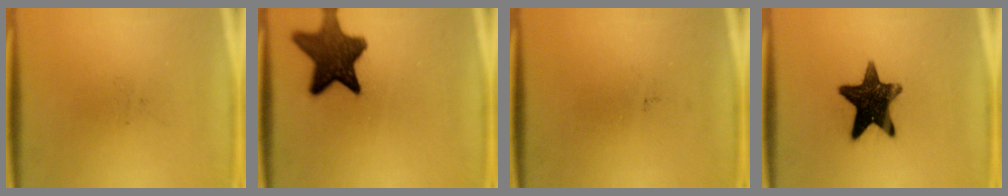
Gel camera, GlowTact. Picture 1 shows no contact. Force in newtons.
{"total": 12.4}
{"total": 0.0}
{"total": 14.5}